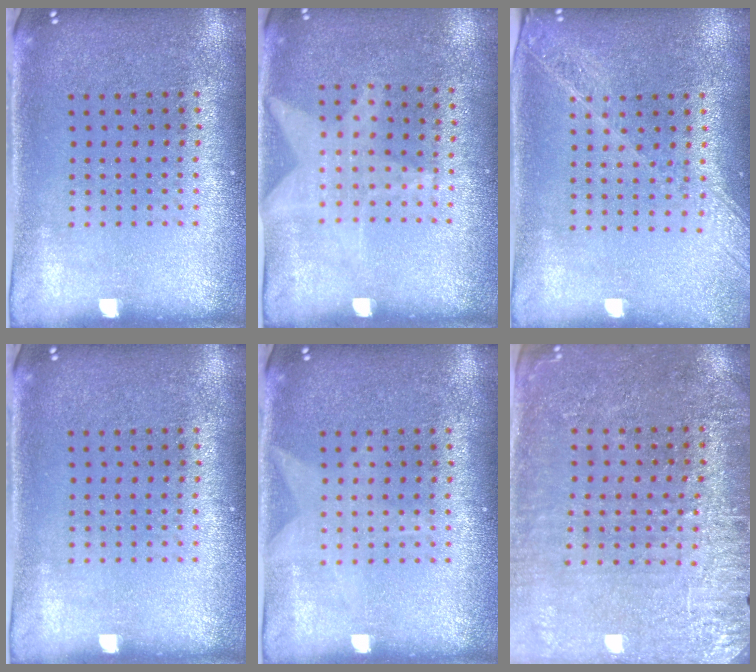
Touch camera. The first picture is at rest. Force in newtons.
{"total": 1.1, "press": 0.9, "slide": 0.7}
{"total": 1.7, "press": 1.5, "slide": 0.8}
{"total": 0.0}
{"total": 0.9, "press": 0.9, "slide": 0.2}
{"total": 3.0, "press": 2.8, "slide": 0.8}